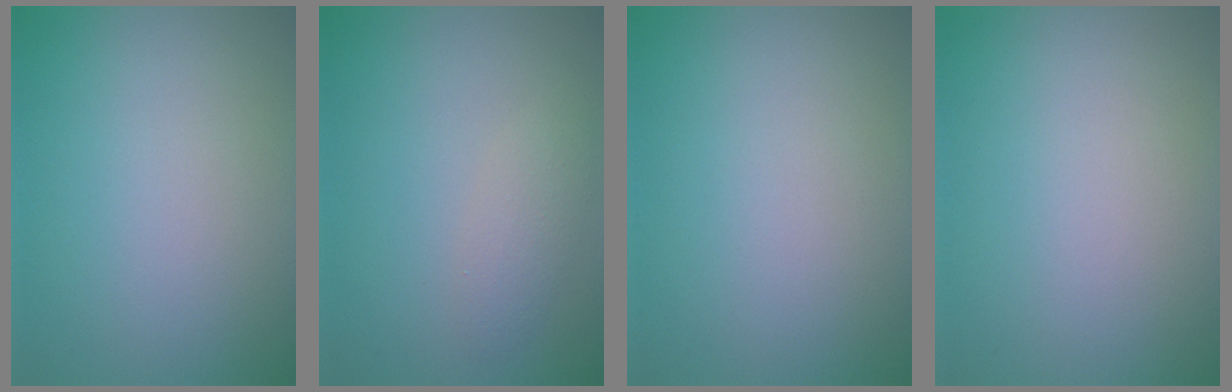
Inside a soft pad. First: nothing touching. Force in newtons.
{"total": 1.6, "press": 1.6, "slide": 0.1}
{"total": 0.0}
{"total": 0.0}